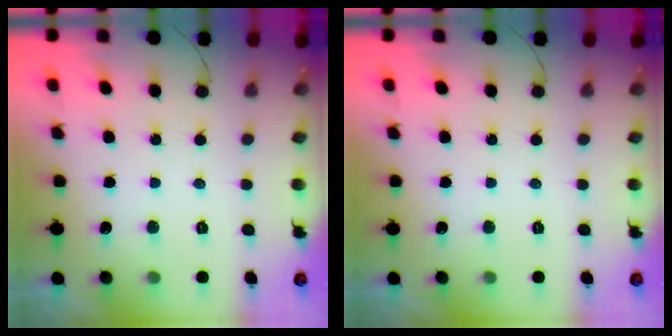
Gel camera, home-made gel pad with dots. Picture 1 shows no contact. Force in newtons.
{"total": 0.0}